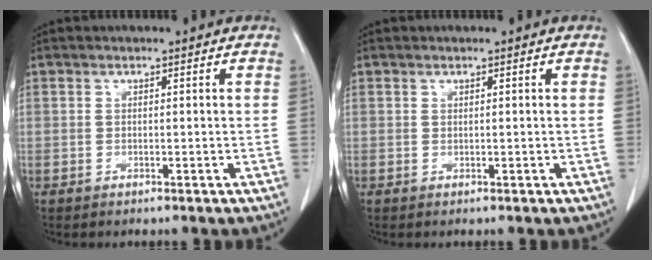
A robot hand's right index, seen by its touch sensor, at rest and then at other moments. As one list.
[{"total": 0.0}]